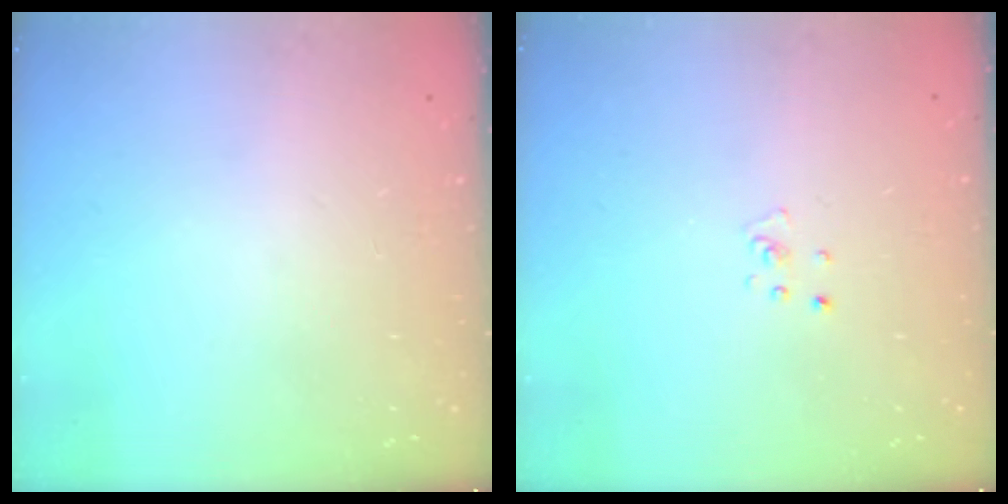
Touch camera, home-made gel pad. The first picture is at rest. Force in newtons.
{"total": 2.6, "press": 2.6, "slide": 0.3}